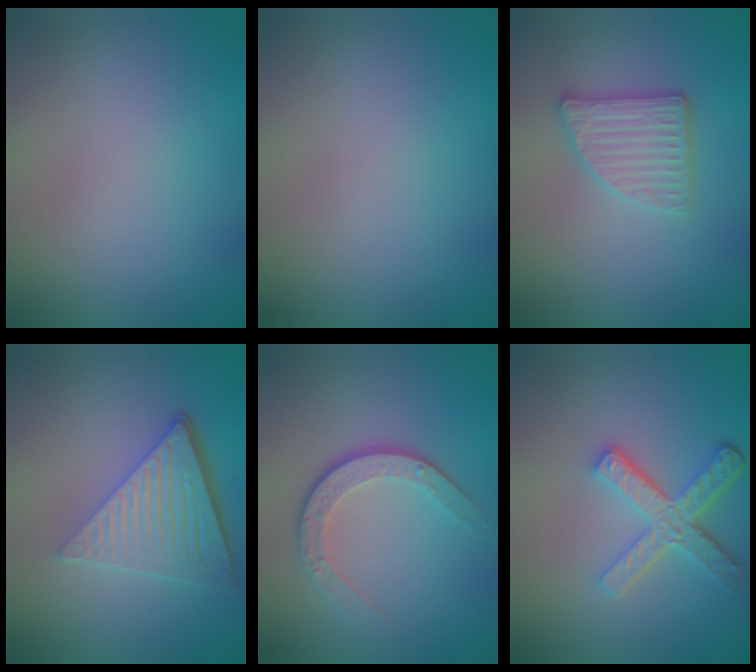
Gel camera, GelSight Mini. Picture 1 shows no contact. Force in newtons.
{"total": 0.0}
{"total": 2.8, "press": 2.7, "slide": 0.8}
{"total": 6.6, "press": 4.3, "slide": 4.9}
{"total": 3.6, "press": 2.5, "slide": 2.6}
{"total": 4.7, "press": 3.5, "slide": 3.2}